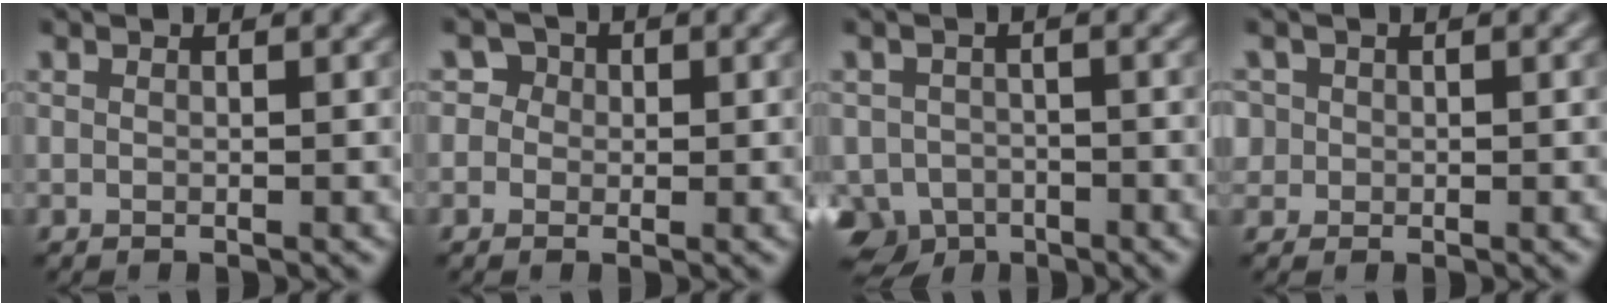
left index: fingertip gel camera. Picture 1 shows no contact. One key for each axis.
{"total": 2.5, "fx": 0.5, "fy": 2.4, "fz": 0.6, "tx": 0.009, "ty": 0.004, "tz": -0.010}
{"total": 5.4, "fx": -3.5, "fy": 3.8, "fz": 1.6, "tx": -0.019, "ty": -0.011, "tz": -0.060}
{"total": 1.4, "fx": 0.1, "fy": 1.4, "fz": 0.2, "tx": -0.004, "ty": -0.001, "tz": 0.001}